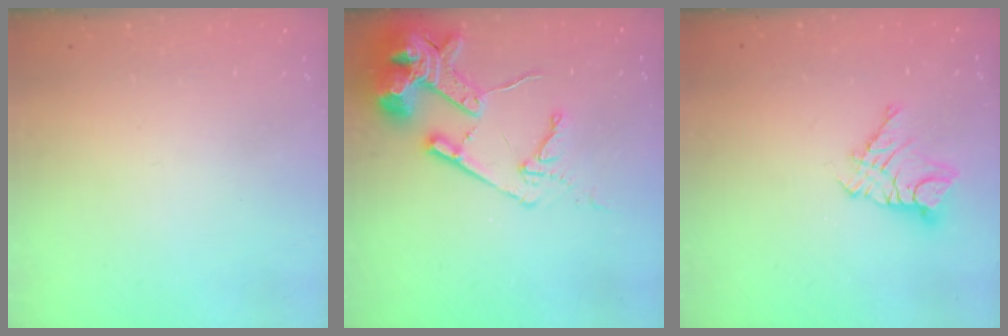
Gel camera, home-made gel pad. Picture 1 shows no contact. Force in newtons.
{"total": 16.8, "press": 16.6, "slide": 2.2}
{"total": 9.3, "press": 9.3, "slide": 0.7}